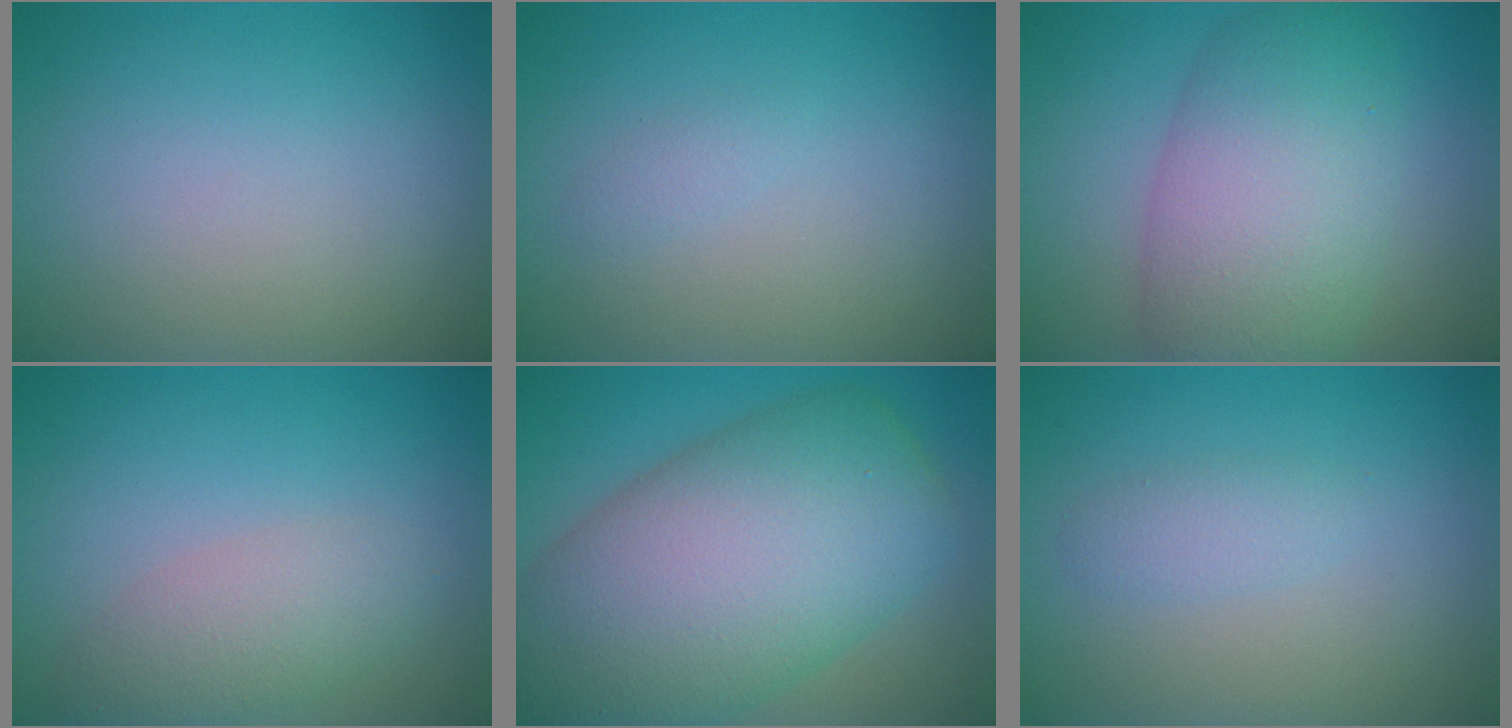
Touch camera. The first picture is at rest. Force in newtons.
{"total": 0.7, "press": 0.7, "slide": 0.0}
{"total": 8.6, "press": 8.6, "slide": 0.3}
{"total": 3.2, "press": 3.2, "slide": 0.1}
{"total": 14.4, "press": 14.3, "slide": 0.8}
{"total": 1.3, "press": 1.3, "slide": 0.0}